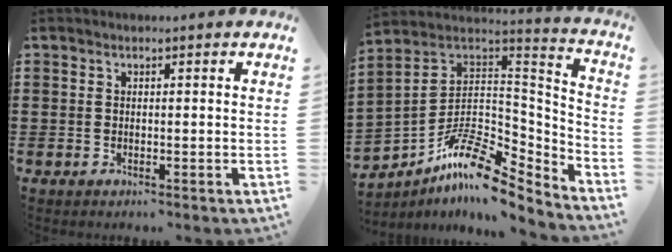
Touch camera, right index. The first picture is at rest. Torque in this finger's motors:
{"motor_torque": [0.27, 0.32, 0.01, -0.01]}